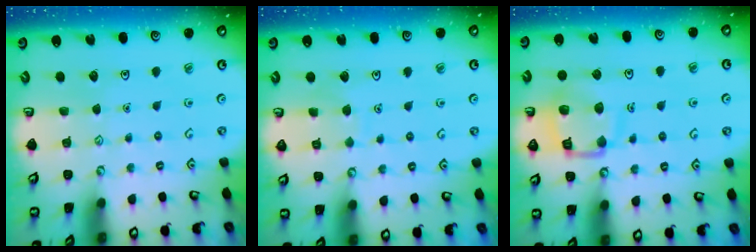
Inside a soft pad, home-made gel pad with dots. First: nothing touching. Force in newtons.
{"total": 4.6, "press": 4.6, "slide": 0.3}
{"total": 14.2, "press": 14.2, "slide": 1.5}